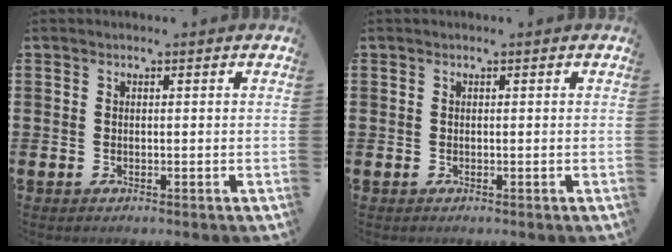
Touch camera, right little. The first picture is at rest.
{"total": 0.0}